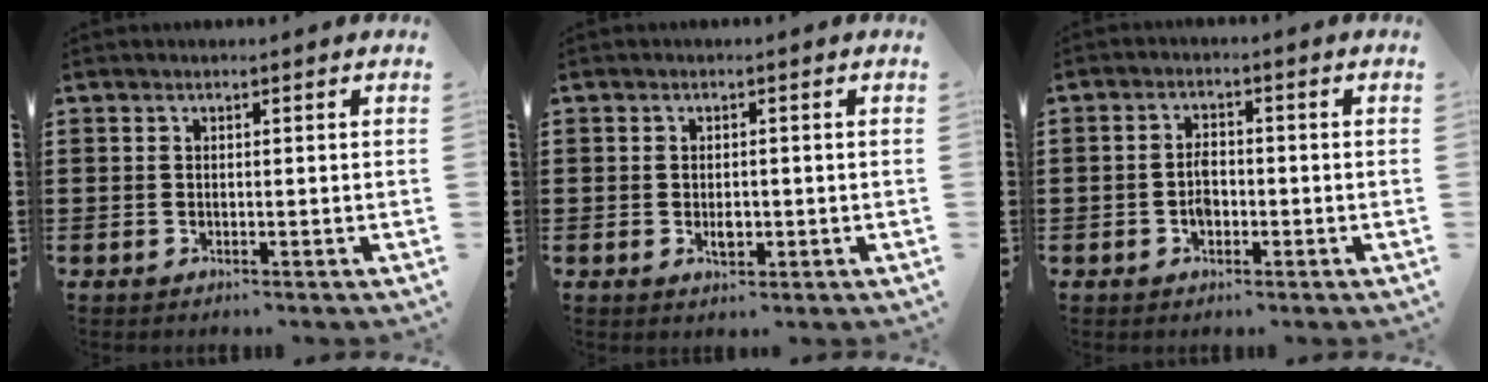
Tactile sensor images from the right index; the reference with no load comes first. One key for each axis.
{"total": 2.2, "fx": -0.3, "fy": 1.1, "fz": 1.9, "tx": -0.035, "ty": 0.001, "tz": -0.005}
{"total": 3.0, "fx": -0.8, "fy": 1.7, "fz": 2.3, "tx": -0.052, "ty": 0.001, "tz": -0.017}